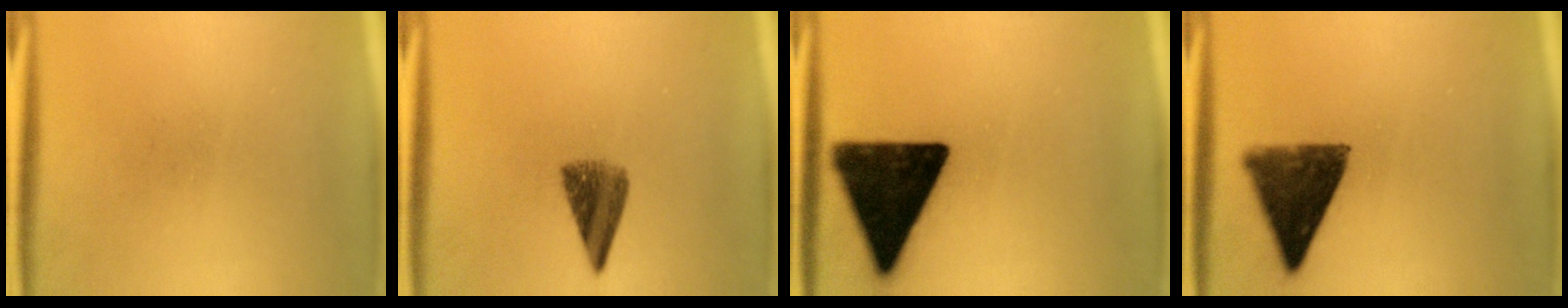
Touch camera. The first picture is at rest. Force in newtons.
{"total": 5.6}
{"total": 17.8}
{"total": 10.3}